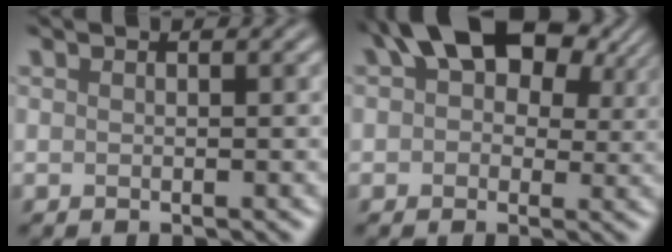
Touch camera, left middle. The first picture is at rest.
{"total": 10.9, "force": [5.3, 6.4, 7.1], "torque": [-0.111, 0.025, 0.078]}